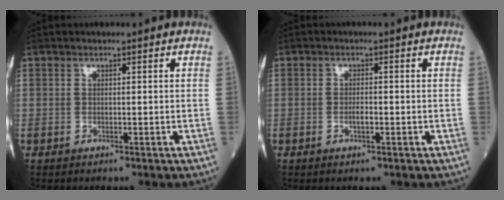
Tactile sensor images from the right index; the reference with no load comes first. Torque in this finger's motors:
{"motor_torque": [0.06, -0.01, 0.06, 0.03]}